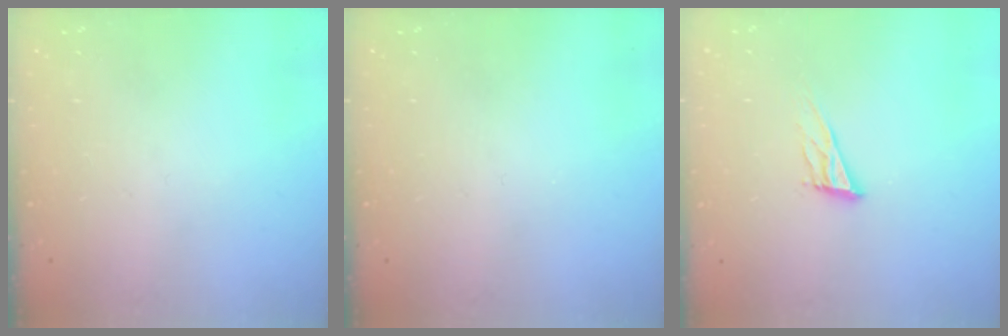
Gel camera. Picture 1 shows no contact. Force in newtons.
{"total": 0.0}
{"total": 9.3, "press": 9.0, "slide": 2.5}